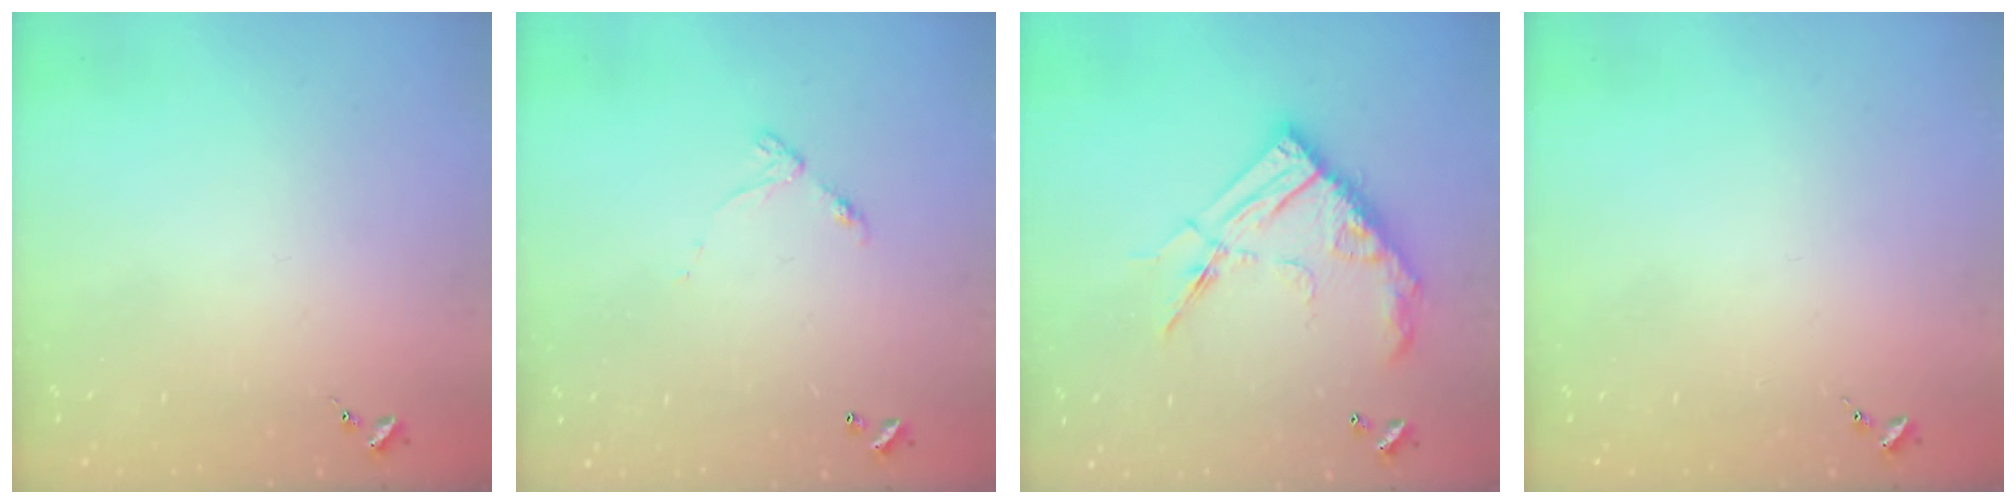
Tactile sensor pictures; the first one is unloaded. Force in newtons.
{"total": 5.8, "press": 5.8, "slide": 0.5}
{"total": 19.2, "press": 19.1, "slide": 1.9}
{"total": 0.0}